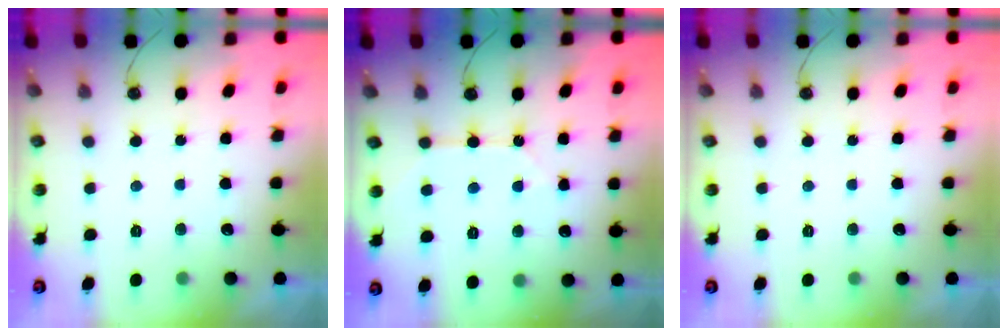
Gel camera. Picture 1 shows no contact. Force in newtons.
{"total": 4.6, "press": 4.6, "slide": 0.5}
{"total": 0.0}